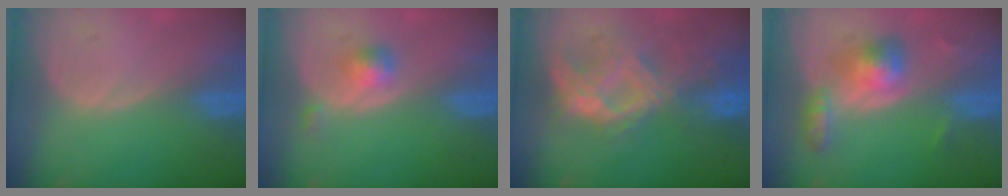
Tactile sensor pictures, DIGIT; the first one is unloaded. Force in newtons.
{"total": 2.6, "press": 2.4, "slide": 1.1}
{"total": 9.7, "press": 8.9, "slide": 3.9}
{"total": 5.7, "press": 5.4, "slide": 1.6}